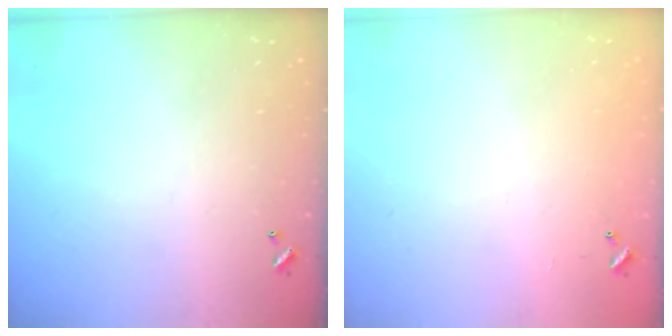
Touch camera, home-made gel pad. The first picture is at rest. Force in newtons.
{"total": 8.0, "press": 8.0, "slide": 0.5}